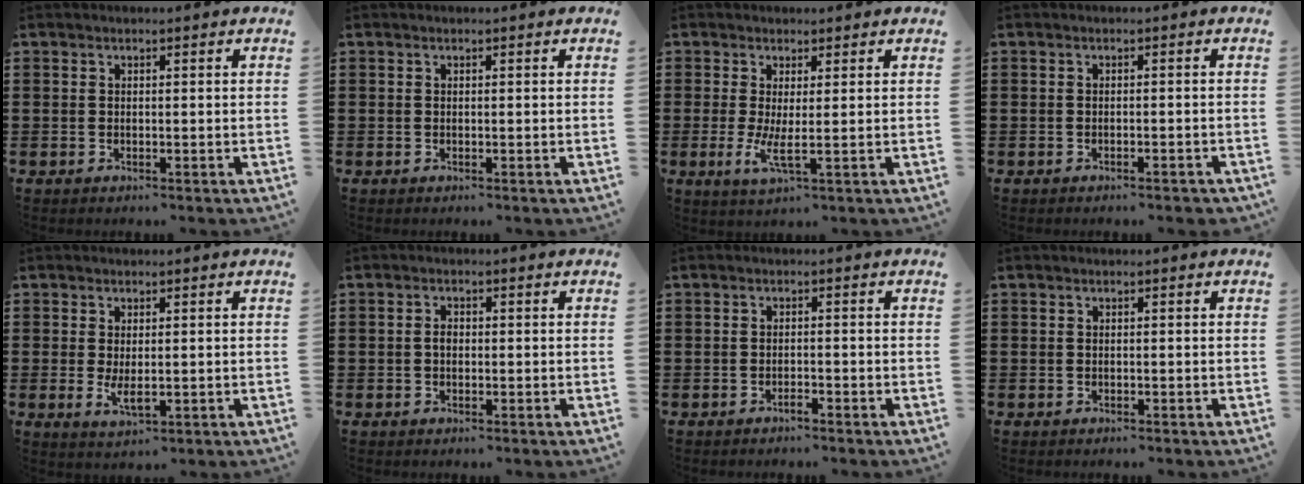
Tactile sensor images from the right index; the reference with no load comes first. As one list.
[{"total": 0.0}, {"total": 4.1, "force": [-0.2, 0.2, 4.0], "torque": [-0.090, -0.016, -0.006]}, {"total": 0.9, "force": [-0.7, 0.0, 0.6], "torque": [-0.011, -0.003, -0.013]}, {"total": 3.0, "force": [0.2, 1.1, 2.8], "torque": [-0.062, -0.003, 0.002]}, {"total": 1.5, "force": [-0.1, 0.9, 1.2], "torque": [-0.022, 0.005, -0.003]}, {"total": 1.0, "force": [-0.9, 0.1, 0.4], "torque": [-0.011, -0.002, -0.017]}, {"total": 0.0}]